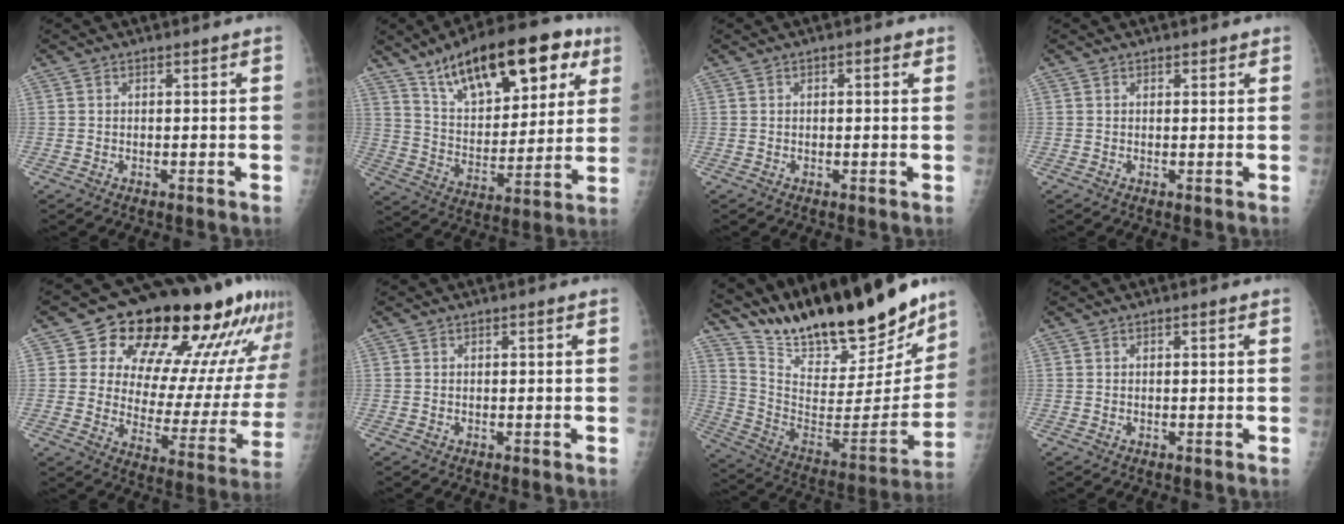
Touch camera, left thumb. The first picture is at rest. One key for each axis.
{"total": 24.1, "fx": 13.3, "fy": 10.8, "fz": 17.0, "tx": -0.221, "ty": -0.025, "tz": 0.220}
{"total": 1.8, "fx": 0.7, "fy": 0.8, "fz": 1.5, "tx": -0.016, "ty": 0.002, "tz": 0.006}
{"total": 0.9, "fx": 0.7, "fy": 0.5, "fz": 0.3, "tx": 0.004, "ty": -0.004, "tz": 0.005}
{"total": 25.9, "fx": 16.5, "fy": 12.2, "fz": 15.9, "tx": -0.180, "ty": -0.052, "tz": 0.228}
{"total": 0.0}
{"total": 27.6, "fx": 23.3, "fy": 6.8, "fz": 13.2, "tx": -0.187, "ty": -0.109, "tz": 0.374}
{"total": 0.0}